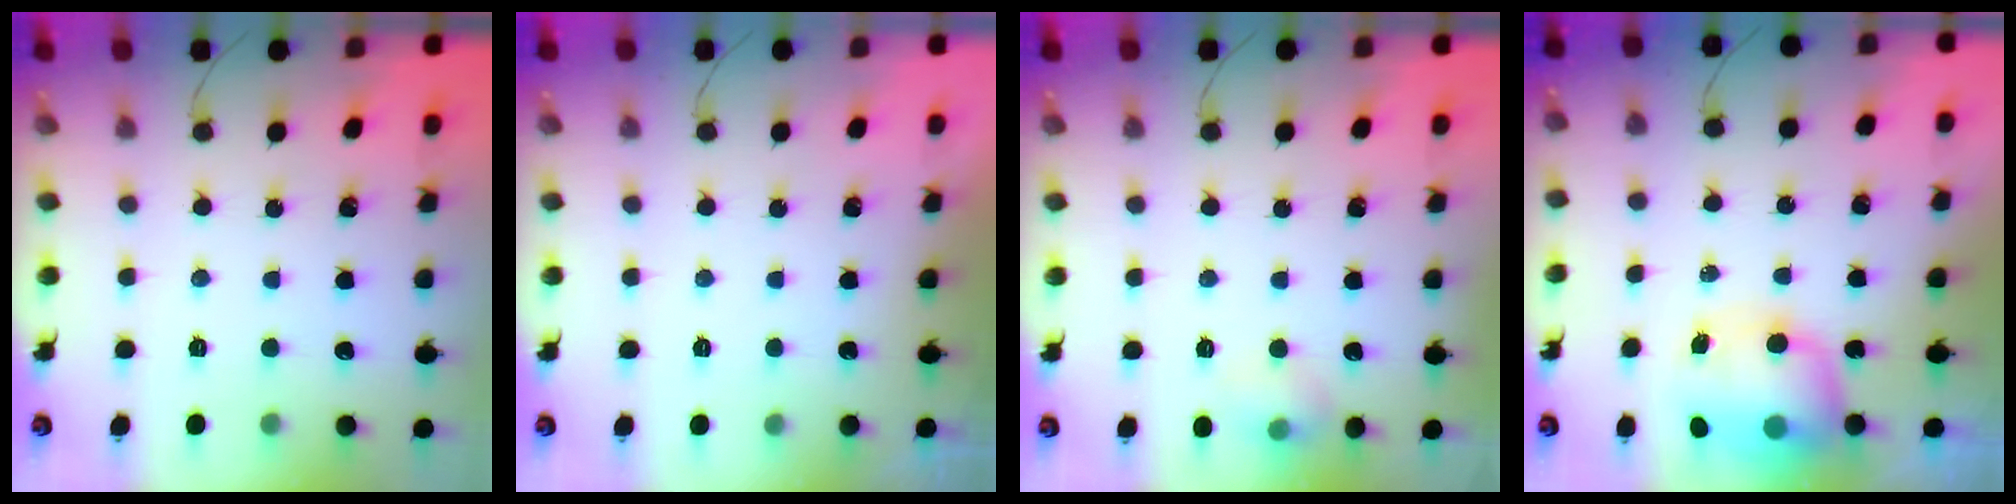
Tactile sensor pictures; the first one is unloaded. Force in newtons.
{"total": 0.0}
{"total": 6.2, "press": 6.1, "slide": 1.3}
{"total": 10.6, "press": 10.3, "slide": 2.7}